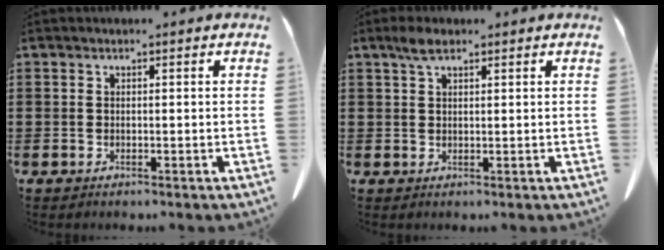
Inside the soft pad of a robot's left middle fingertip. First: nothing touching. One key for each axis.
{"total": 2.7, "fx": 1.6, "fy": 0.9, "fz": 1.9, "tx": -0.043, "ty": 0.003, "tz": 0.030}